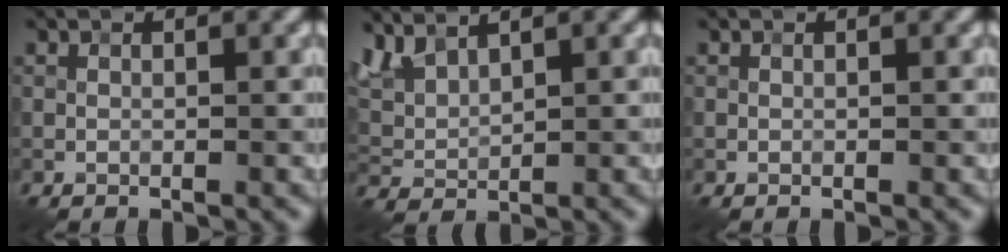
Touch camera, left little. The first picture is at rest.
{"total": 3.9, "force": [2.9, 1.6, 2.0], "torque": [-0.056, 0.006, 0.063]}
{"total": 0.0}